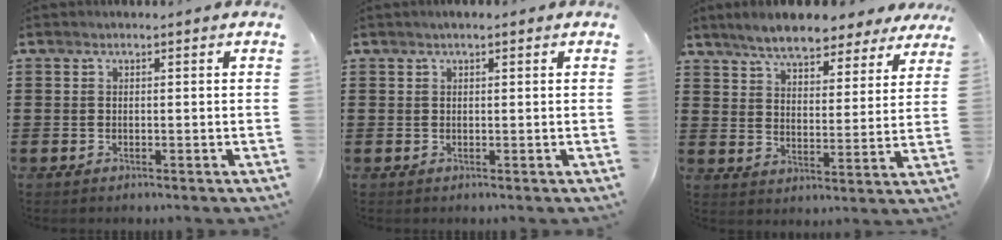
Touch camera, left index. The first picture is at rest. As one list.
[{"total": 0.5, "force": [0.3, 0.3, 0.3], "torque": [-0.007, 0.005, 0.003]}, {"total": 6.7, "force": [6.2, 1.1, 2.2], "torque": [-0.063, -0.025, 0.108]}]